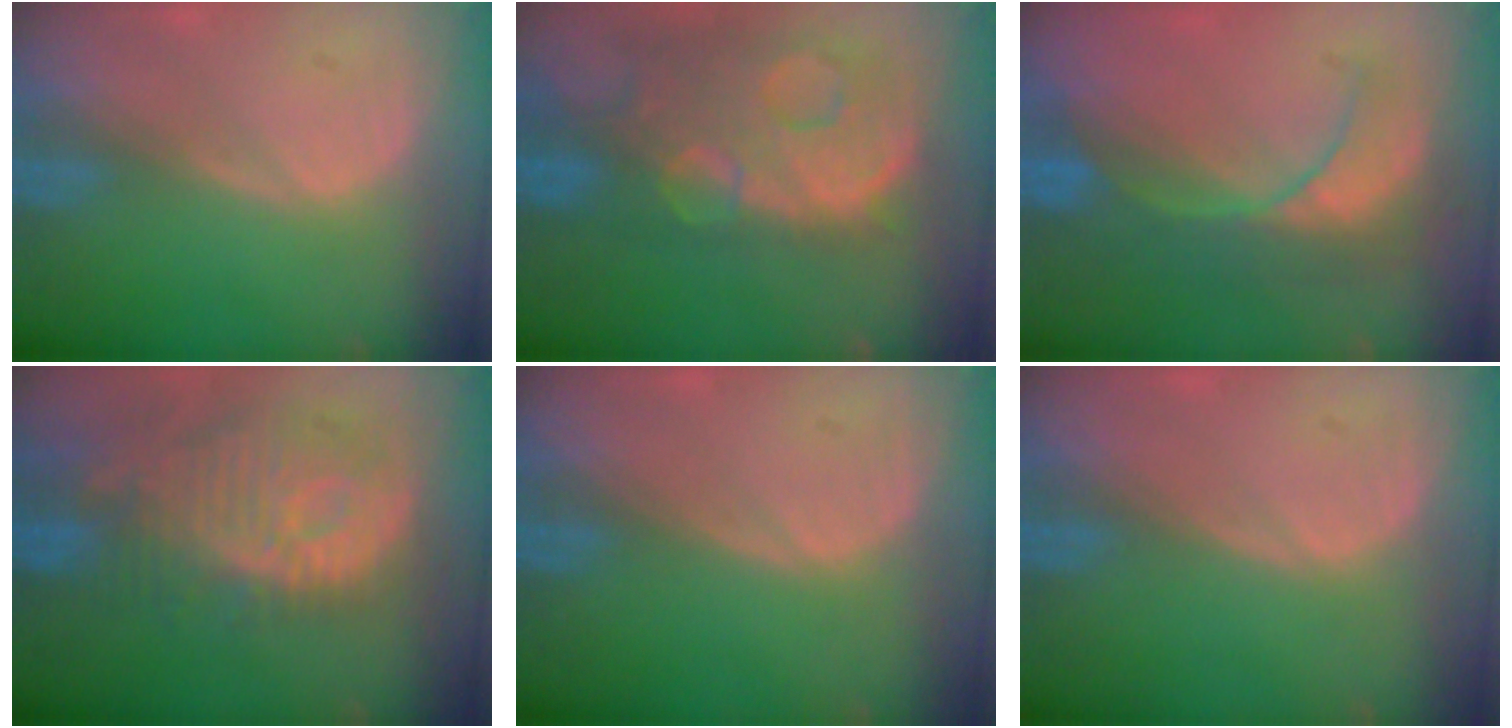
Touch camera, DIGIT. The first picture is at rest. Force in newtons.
{"total": 13.8, "press": 11.2, "slide": 8.0}
{"total": 8.5, "press": 7.9, "slide": 3.3}
{"total": 12.5, "press": 11.2, "slide": 5.6}
{"total": 0.0}
{"total": 0.0}